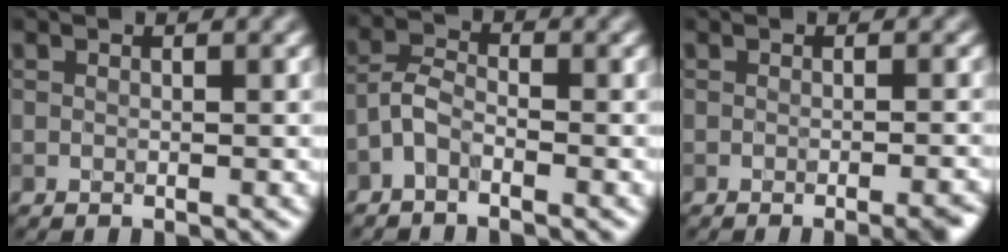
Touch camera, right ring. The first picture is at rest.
{"total": 2.0, "force": [-1.4, 0.7, 1.2], "torque": [-0.026, 0.010, -0.038]}
{"total": 3.6, "force": [-1.6, 1.3, 3.0], "torque": [-0.008, 0.010, -0.014]}